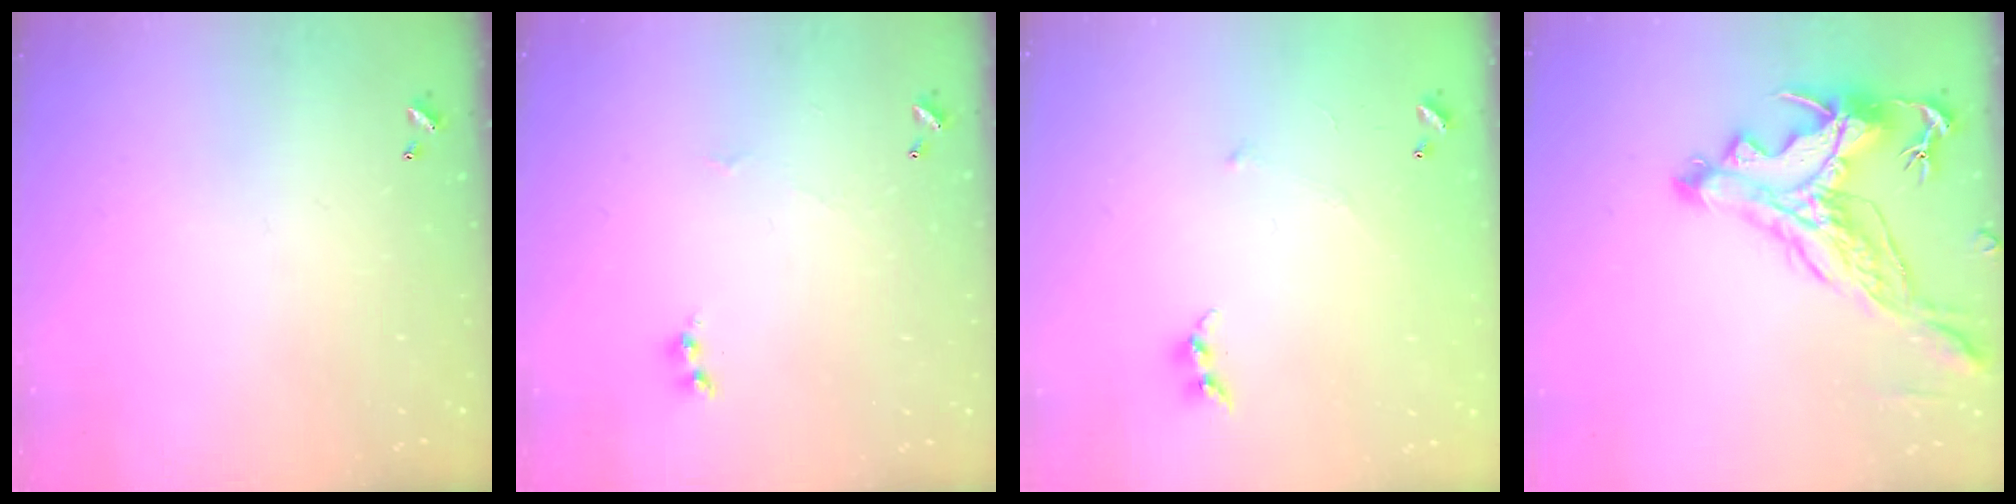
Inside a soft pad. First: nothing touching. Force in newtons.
{"total": 1.6, "press": 1.6, "slide": 0.2}
{"total": 6.2, "press": 6.2, "slide": 0.4}
{"total": 6.8, "press": 6.6, "slide": 1.9}